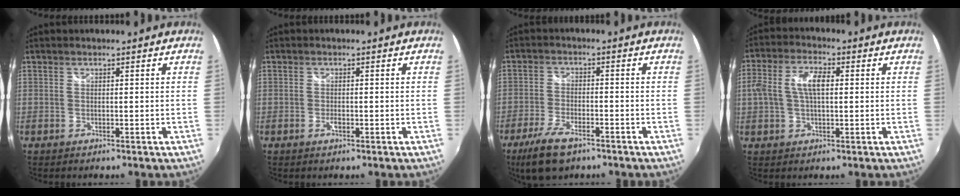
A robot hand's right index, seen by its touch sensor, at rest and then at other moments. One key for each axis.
{"total": 1.2, "fx": -0.5, "fy": 0.6, "fz": 0.9, "tx": -0.018, "ty": -0.002, "tz": -0.010}
{"total": 9.0, "fx": -6.0, "fy": 3.7, "fz": 5.6, "tx": -0.139, "ty": -0.018, "tz": -0.113}
{"total": 7.2, "fx": 0.5, "fy": 3.3, "fz": 6.3, "tx": -0.125, "ty": 0.012, "tz": 0.010}